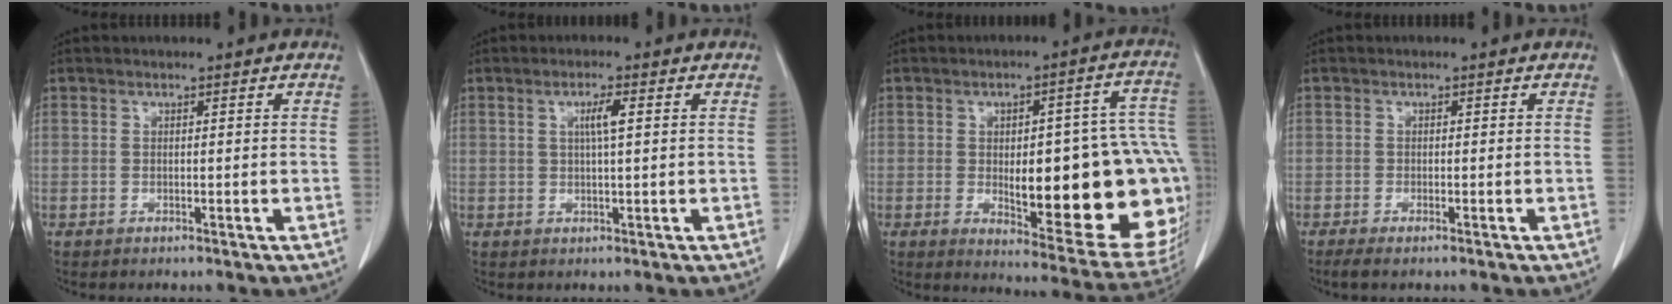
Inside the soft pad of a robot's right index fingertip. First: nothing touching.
{"total": 2.8, "force": [0.8, -0.1, 2.6], "torque": [-0.049, 0.000, 0.013]}
{"total": 25.8, "force": [-3.0, 7.0, 24.6], "torque": [-0.218, 0.022, -0.014]}
{"total": 1.9, "force": [-1.4, 0.2, 1.2], "torque": [-0.023, -0.006, -0.023]}